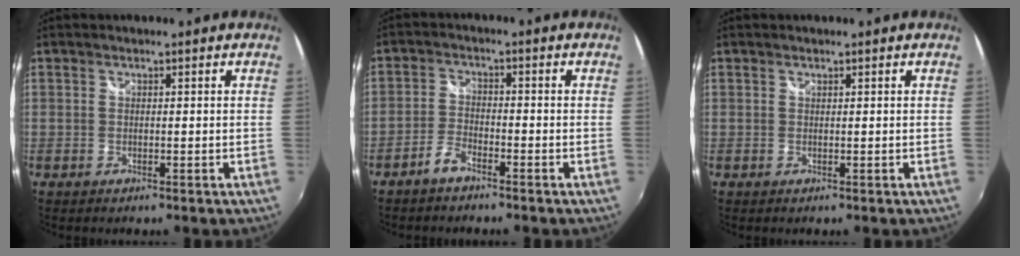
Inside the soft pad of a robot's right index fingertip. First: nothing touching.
{"total": 3.4, "force": [-2.7, 1.2, 1.6], "torque": [-0.048, 0.007, -0.056]}
{"total": 0.0}